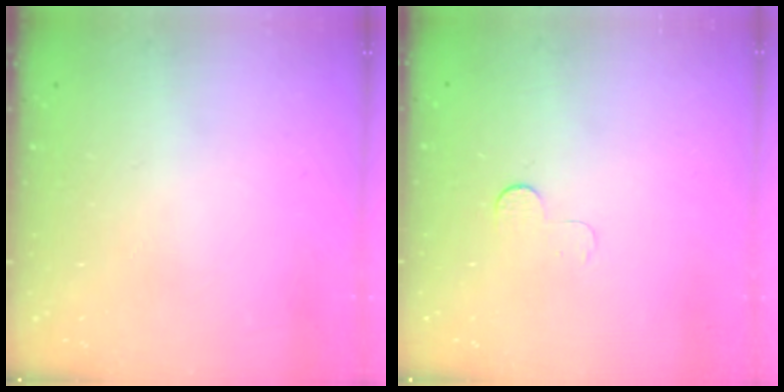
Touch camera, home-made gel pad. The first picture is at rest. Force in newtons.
{"total": 3.2, "press": 3.1, "slide": 0.3}